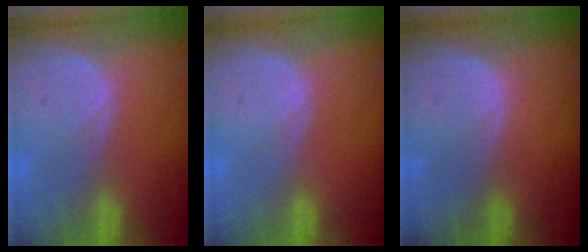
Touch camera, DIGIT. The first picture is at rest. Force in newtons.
{"total": 0.0}
{"total": 0.0}